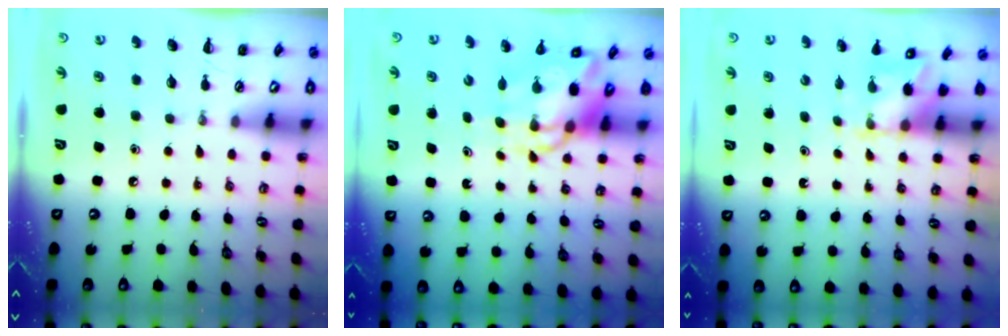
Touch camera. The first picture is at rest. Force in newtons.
{"total": 7.7, "press": 7.4, "slide": 2.2}
{"total": 2.1, "press": 2.0, "slide": 0.7}